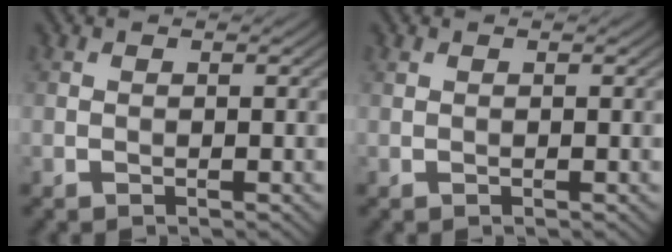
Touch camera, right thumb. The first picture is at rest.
{"total": 0.0}